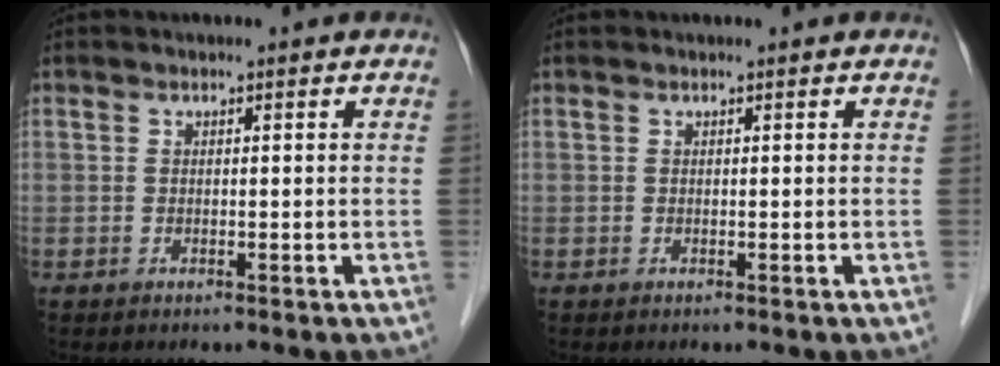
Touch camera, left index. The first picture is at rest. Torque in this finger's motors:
{"motor_torque": [-0.01, 0.00, 0.00, 0.00]}